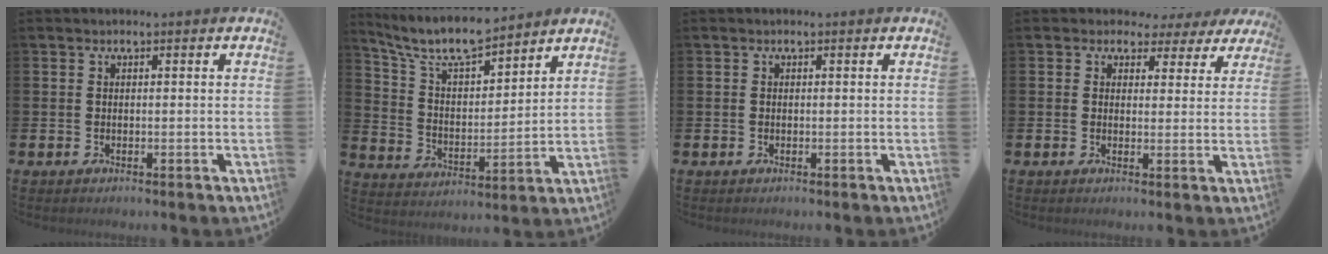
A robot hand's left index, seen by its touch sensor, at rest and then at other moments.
{"total": 8.5, "force": [7.7, 1.8, 3.0], "torque": [-0.090, -0.045, 0.137]}
{"total": 0.0}
{"total": 2.6, "force": [1.6, 2.0, 0.1], "torque": [-0.001, -0.009, 0.019]}